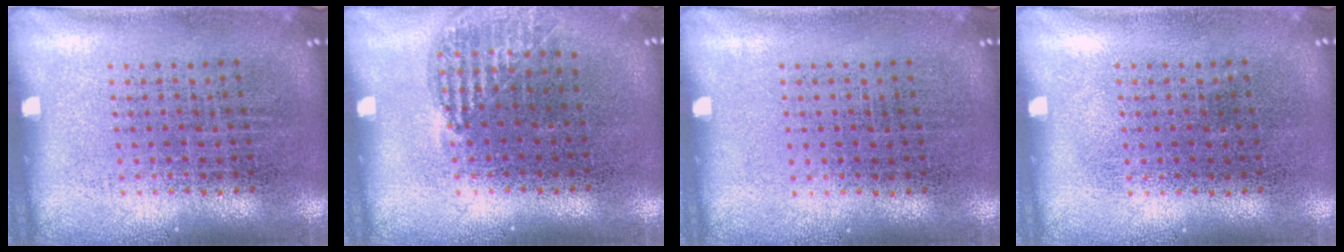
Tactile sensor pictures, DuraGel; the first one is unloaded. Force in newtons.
{"total": 1.0, "press": 1.0, "slide": 0.0}
{"total": 0.0}
{"total": 0.0}